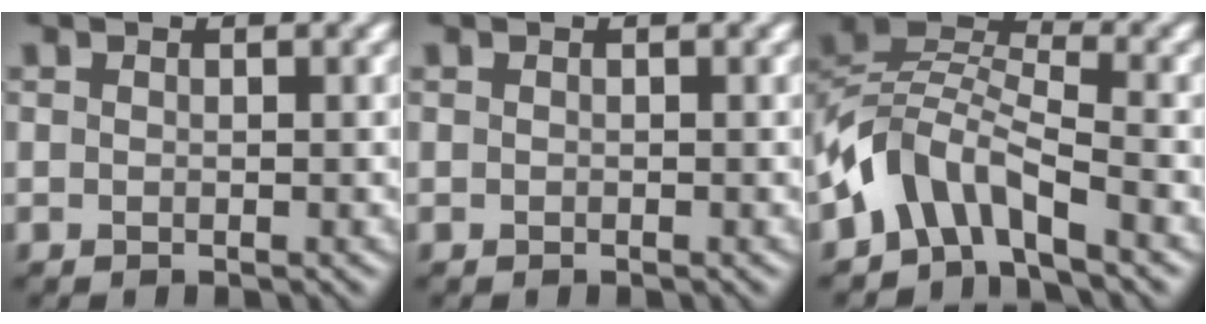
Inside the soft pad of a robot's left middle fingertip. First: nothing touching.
{"total": 0.0}
{"total": 4.9, "force": [-3.1, 2.5, 2.9], "torque": [-0.047, 0.008, -0.071]}